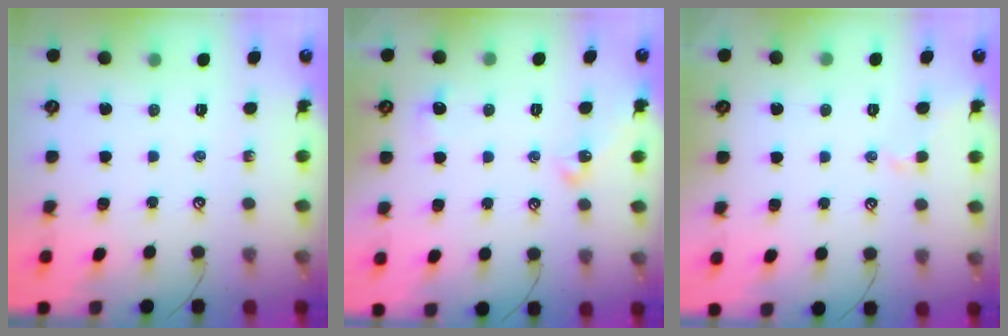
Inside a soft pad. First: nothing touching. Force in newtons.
{"total": 2.6, "press": 2.6, "slide": 0.6}
{"total": 0.8, "press": 0.7, "slide": 0.5}